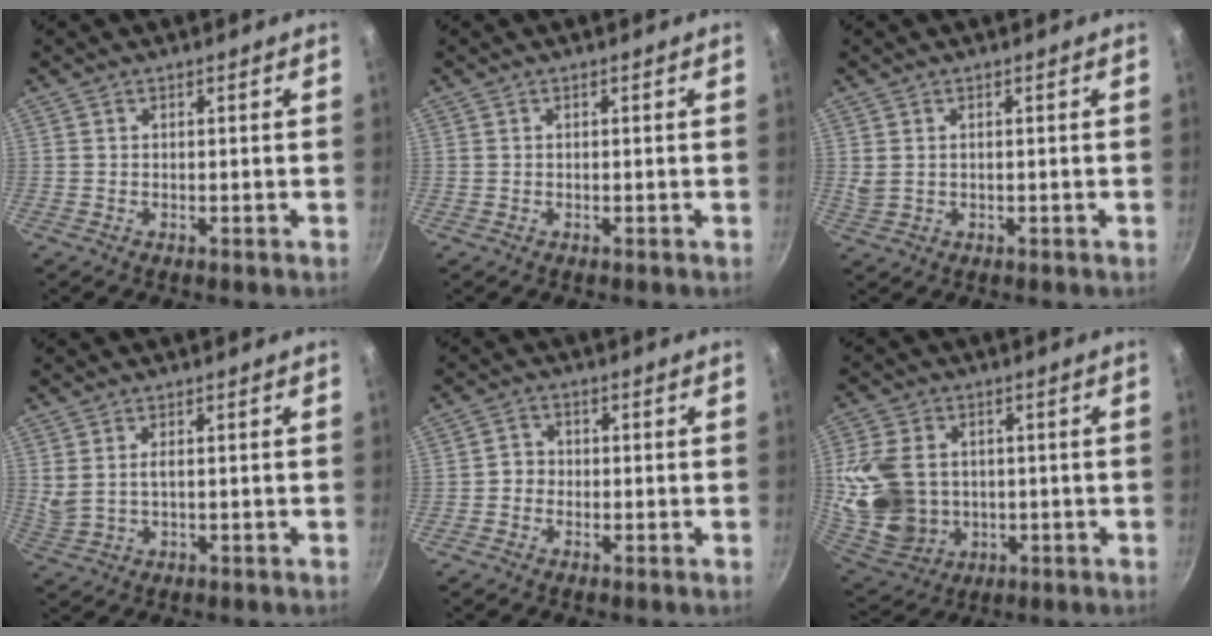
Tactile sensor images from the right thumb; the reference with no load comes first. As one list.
[{"total": 0.0}, {"total": 2.3, "force": [0.5, 1.5, 1.6], "torque": [-0.032, -0.001, 0.016]}, {"total": 3.6, "force": [0.5, 1.6, 3.1], "torque": [-0.059, -0.007, 0.022]}, {"total": 2.6, "force": [-0.7, 2.4, 0.8], "torque": [0.006, 0.011, -0.020]}, {"total": 16.4, "force": [0.8, 12.6, 10.4], "torque": [-0.209, -0.008, 0.034]}]